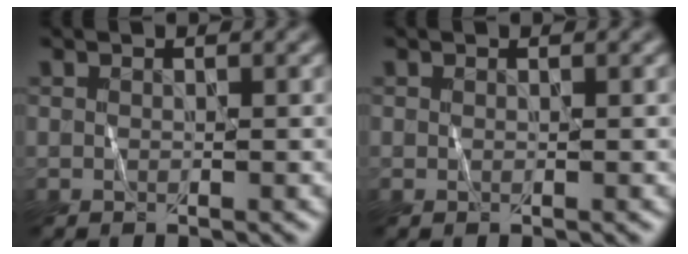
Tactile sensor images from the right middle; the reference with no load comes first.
{"total": 0.0}